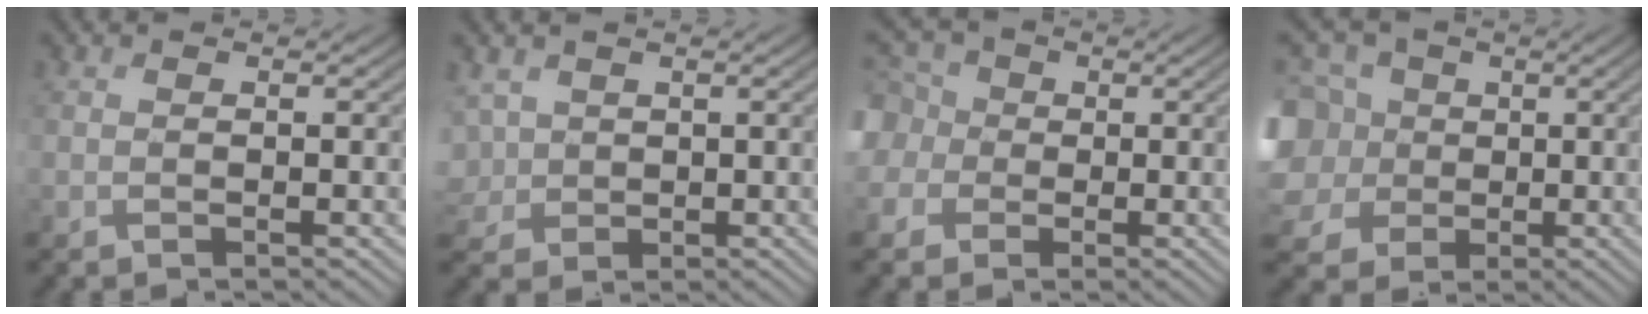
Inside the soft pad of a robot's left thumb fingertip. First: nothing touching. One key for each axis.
{"total": 3.6, "fx": 0.5, "fy": 3.2, "fz": 1.7, "tx": -0.060, "ty": -0.004, "tz": 0.007}
{"total": 8.2, "fx": 0.7, "fy": 7.4, "fz": 3.7, "tx": -0.134, "ty": 0.012, "tz": -0.009}
{"total": 12.5, "fx": 0.6, "fy": 11.0, "fz": 6.0, "tx": -0.222, "ty": 0.002, "tz": -0.006}